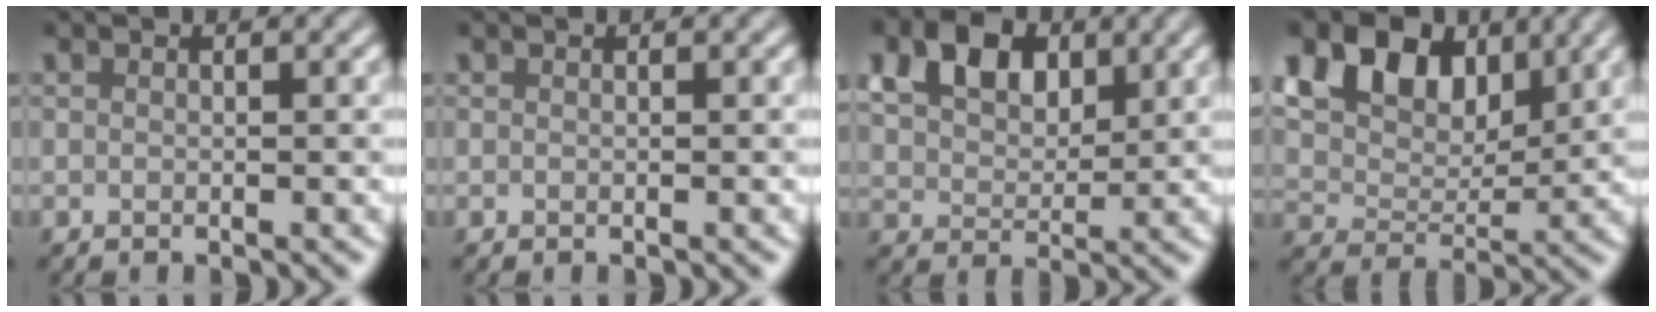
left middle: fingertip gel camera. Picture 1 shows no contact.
{"total": 0.0}
{"total": 5.5, "force": [2.6, 3.7, 3.2], "torque": [-0.071, 0.006, 0.040]}
{"total": 9.7, "force": [5.1, 6.2, 5.4], "torque": [-0.108, 0.023, 0.072]}